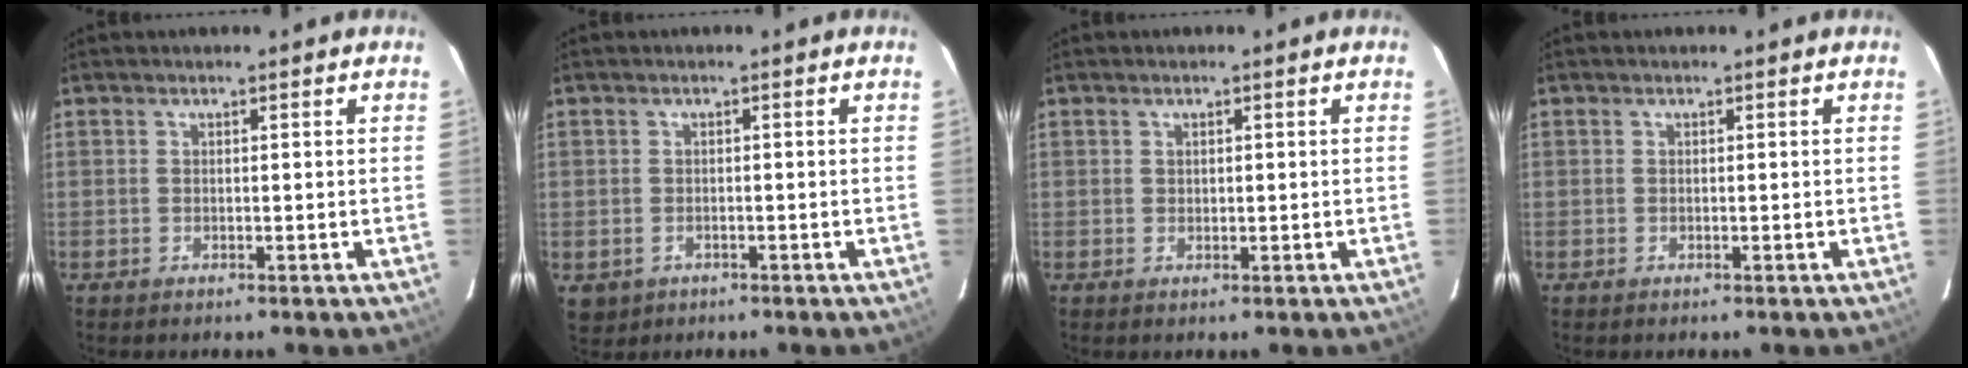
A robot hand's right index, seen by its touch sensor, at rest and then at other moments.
{"total": 3.3, "force": [-0.8, 3.1, 0.8], "torque": [-0.022, -0.004, -0.001]}
{"total": 0.8, "force": [0.3, 0.6, 0.3], "torque": [-0.002, 0.000, 0.007]}
{"total": 0.0}